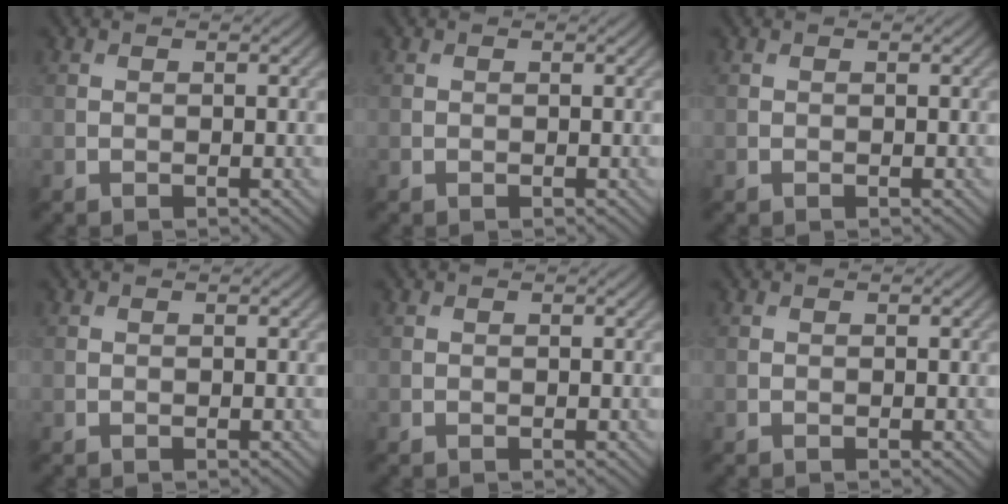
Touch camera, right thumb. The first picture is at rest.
{"total": 0.0}
{"total": 0.0}
{"total": 0.0}
{"total": 0.0}
{"total": 0.0}